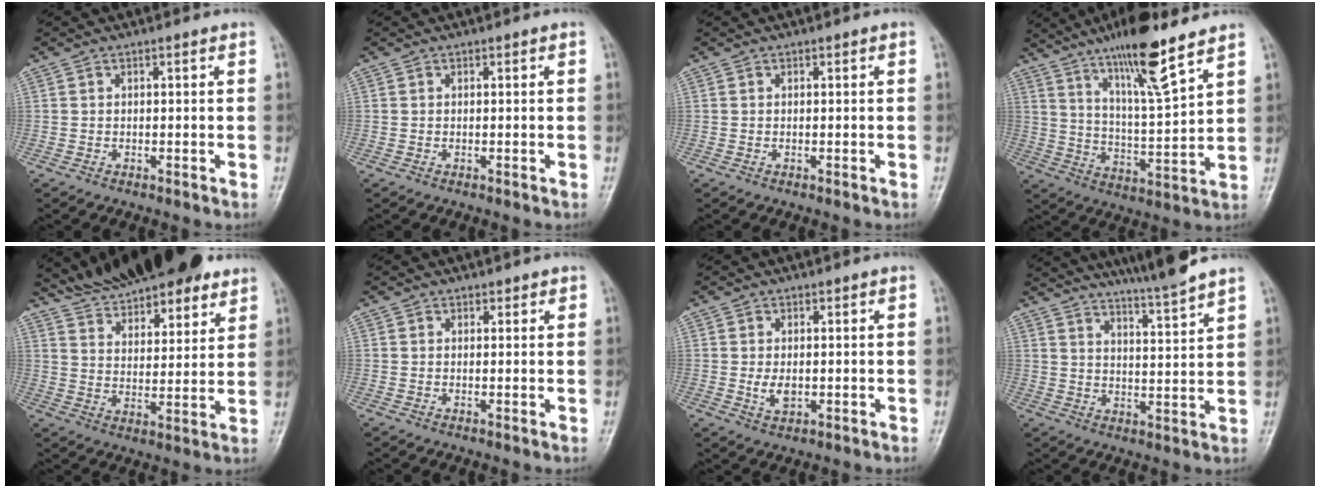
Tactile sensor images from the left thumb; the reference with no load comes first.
{"total": 0.0}
{"total": 0.0}
{"total": 14.3, "force": [9.9, 1.7, 10.2], "torque": [-0.171, -0.059, 0.175]}
{"total": 16.6, "force": [13.4, 5.8, 7.9], "torque": [-0.083, -0.052, 0.215]}
{"total": 1.3, "force": [0.9, 0.9, 0.3], "torque": [0.013, -0.005, 0.008]}
{"total": 3.2, "force": [-0.1, 2.1, 2.4], "torque": [-0.035, -0.006, 0.002]}
{"total": 10.9, "force": [9.6, -0.4, 5.1], "torque": [-0.065, -0.054, 0.146]}